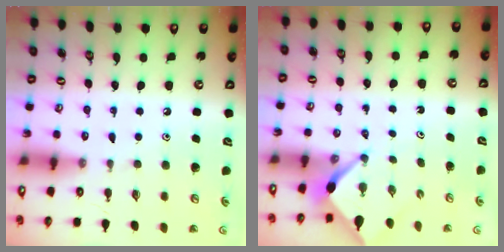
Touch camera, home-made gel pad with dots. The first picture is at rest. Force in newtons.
{"total": 2.7, "press": 2.6, "slide": 0.3}